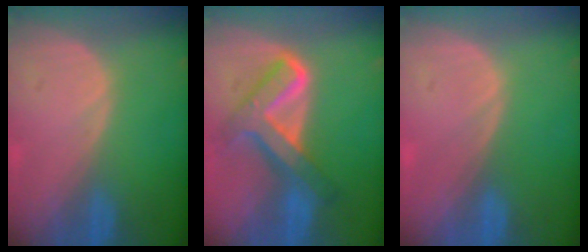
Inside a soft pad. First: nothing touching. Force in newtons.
{"total": 8.4, "press": 8.3, "slide": 0.7}
{"total": 0.0}